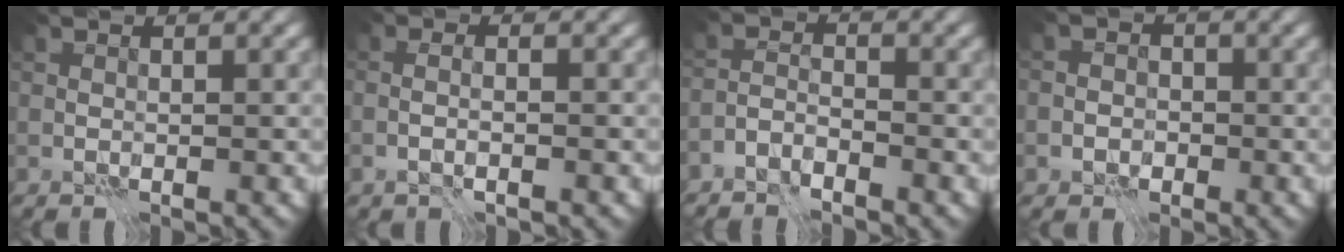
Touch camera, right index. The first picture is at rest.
{"total": 1.2, "force": [-0.6, 0.0, 1.1], "torque": [-0.012, 0.005, -0.014]}
{"total": 2.4, "force": [-2.3, 0.3, 0.4], "torque": [-0.007, 0.006, -0.054]}
{"total": 2.5, "force": [-1.0, 2.2, 0.6], "torque": [0.022, 0.010, -0.038]}